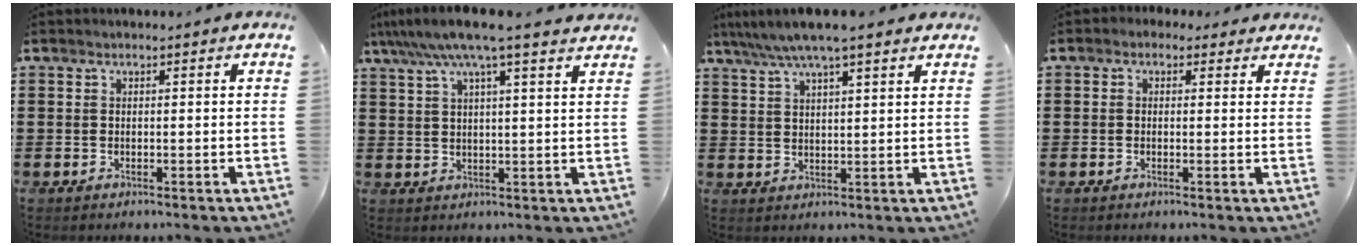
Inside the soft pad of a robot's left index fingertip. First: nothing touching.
{"total": 7.4, "force": [5.6, 0.1, 4.8], "torque": [-0.109, -0.014, 0.097]}
{"total": 5.8, "force": [4.7, 0.2, 3.5], "torque": [-0.078, -0.012, 0.081]}
{"total": 1.2, "force": [0.5, 1.0, 0.4], "torque": [-0.012, 0.007, 0.007]}